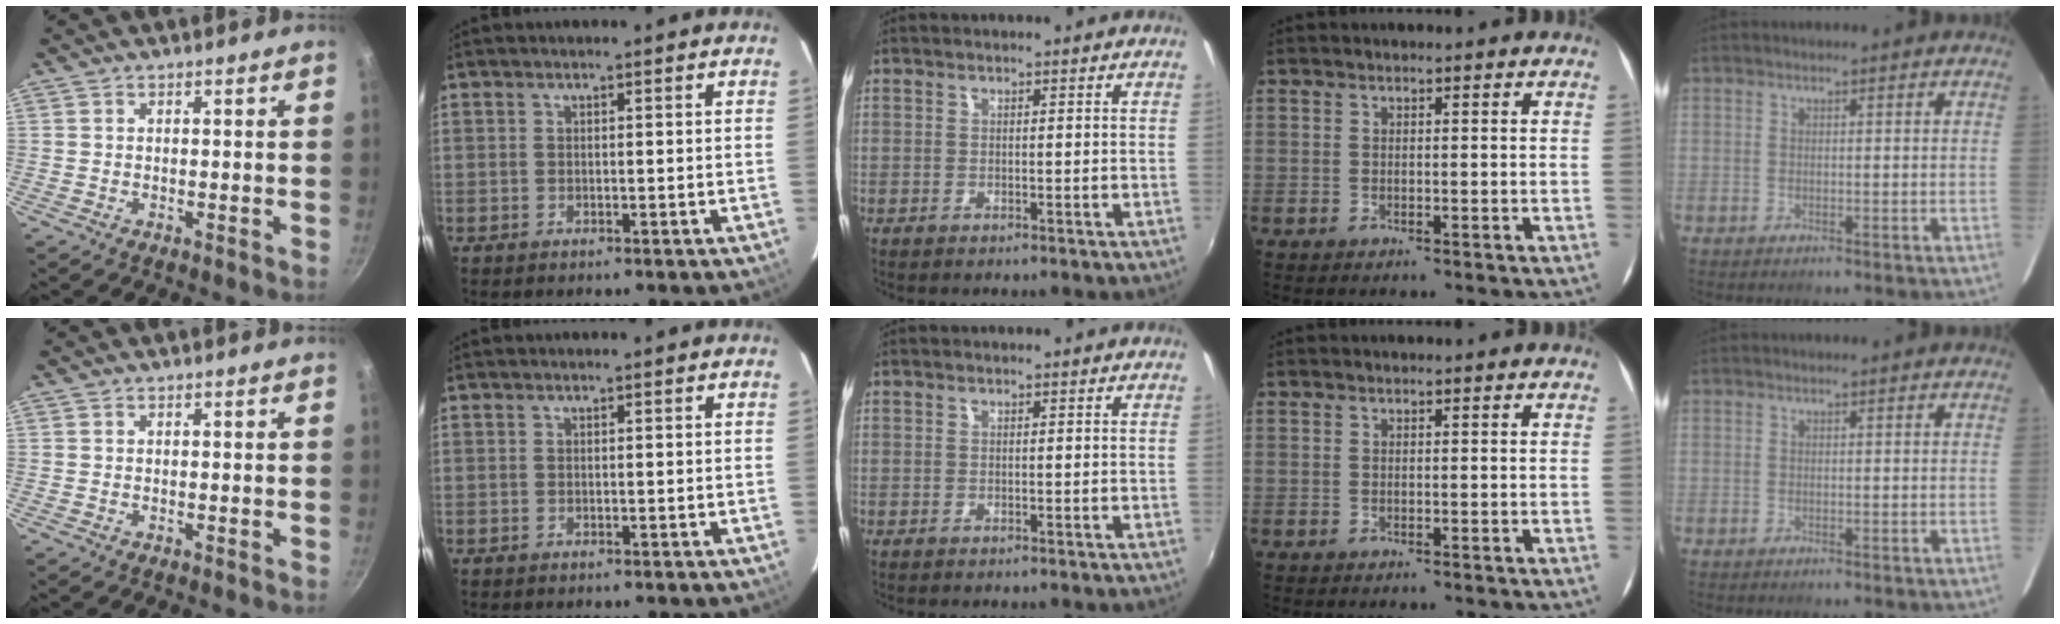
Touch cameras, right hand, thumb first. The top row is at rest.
{}